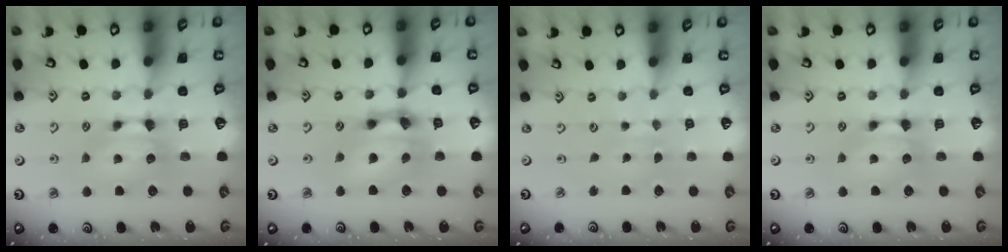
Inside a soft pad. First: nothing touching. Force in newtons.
{"total": 5.2, "press": 4.8, "slide": 2.0}
{"total": 4.1, "press": 4.1, "slide": 0.1}
{"total": 0.0}